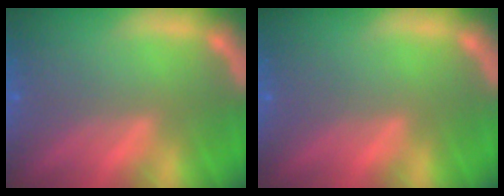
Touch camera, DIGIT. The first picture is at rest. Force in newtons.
{"total": 0.0}